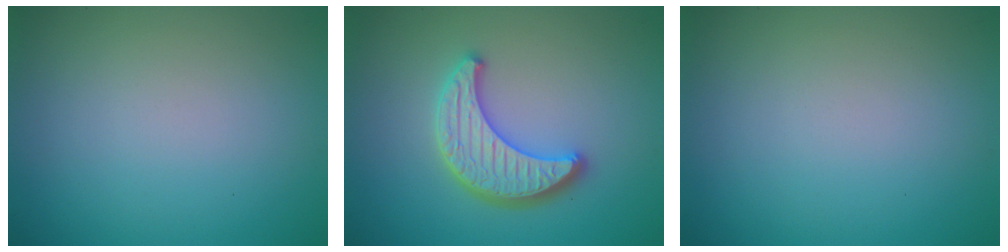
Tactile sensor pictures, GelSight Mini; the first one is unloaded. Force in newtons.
{"total": 4.2, "press": 3.9, "slide": 1.5}
{"total": 0.0}